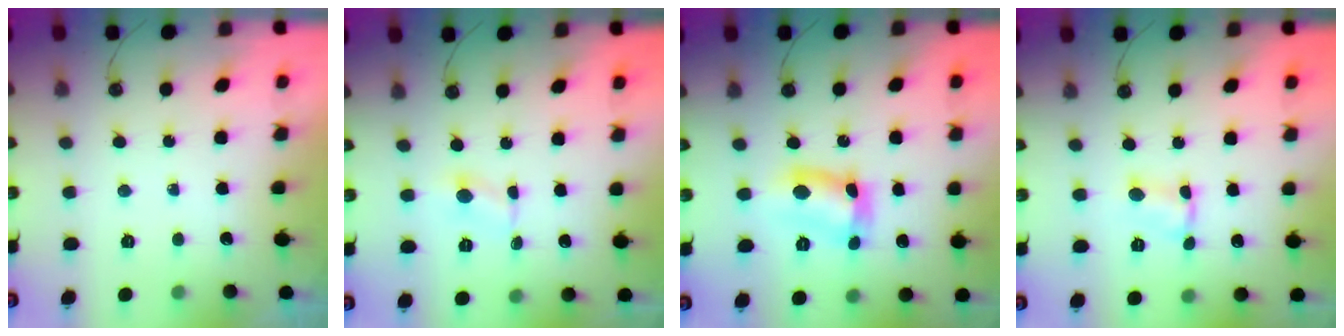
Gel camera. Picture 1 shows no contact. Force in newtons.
{"total": 1.7, "press": 1.6, "slide": 0.2}
{"total": 11.8, "press": 11.8, "slide": 0.9}
{"total": 2.5, "press": 2.5, "slide": 0.3}